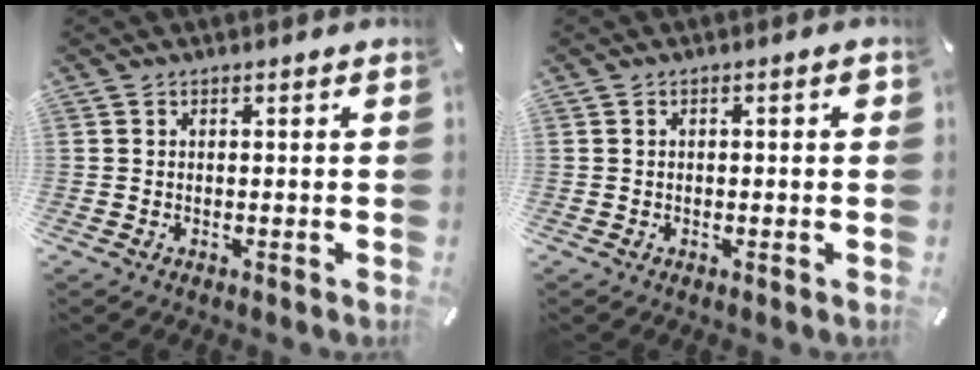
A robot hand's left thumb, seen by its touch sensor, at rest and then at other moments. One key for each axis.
{"total": 1.5, "fx": 0.0, "fy": 0.5, "fz": 1.4, "tx": -0.025, "ty": 0.003, "tz": -0.001}